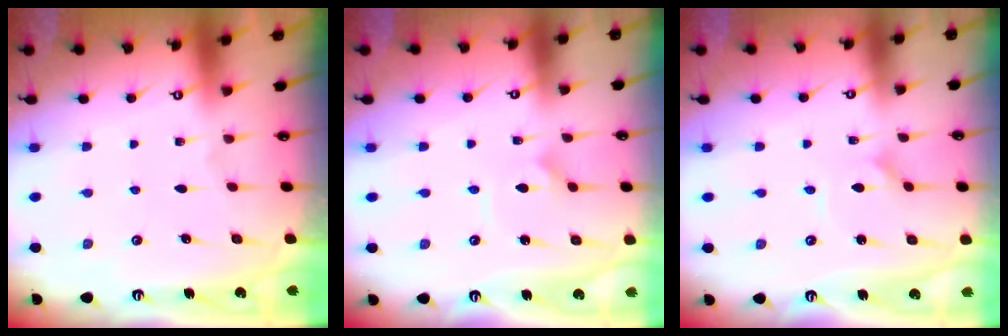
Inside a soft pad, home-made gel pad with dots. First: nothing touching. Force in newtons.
{"total": 4.0, "press": 4.0, "slide": 0.3}
{"total": 1.0, "press": 1.0, "slide": 0.0}